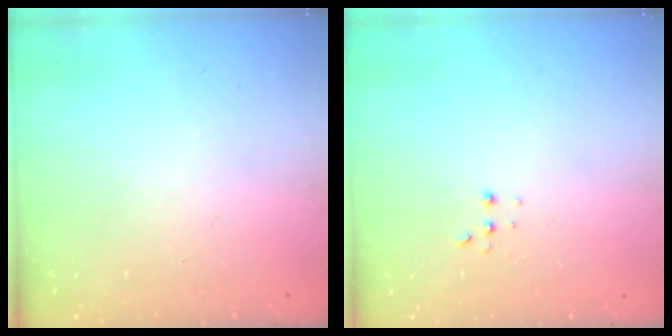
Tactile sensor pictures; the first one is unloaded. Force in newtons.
{"total": 2.2, "press": 2.2, "slide": 0.5}